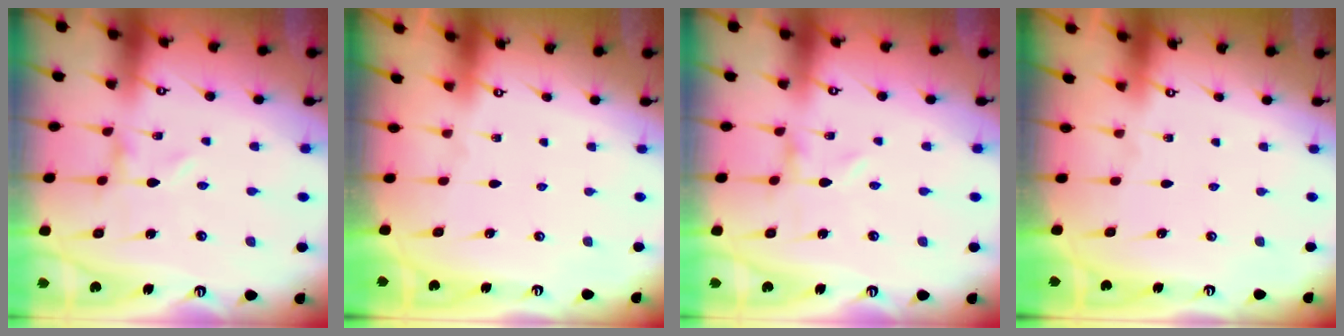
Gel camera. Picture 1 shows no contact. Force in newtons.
{"total": 0.0}
{"total": 0.0}
{"total": 0.0}